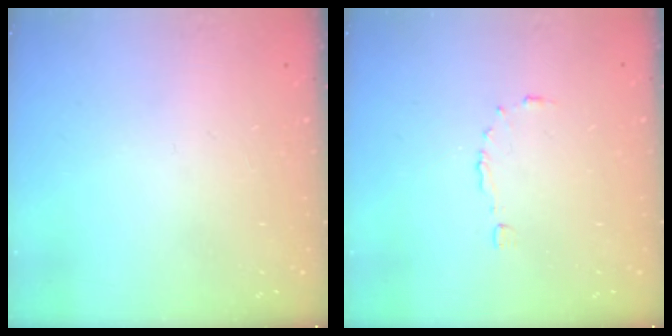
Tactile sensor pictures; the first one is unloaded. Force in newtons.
{"total": 4.7, "press": 4.7, "slide": 0.4}